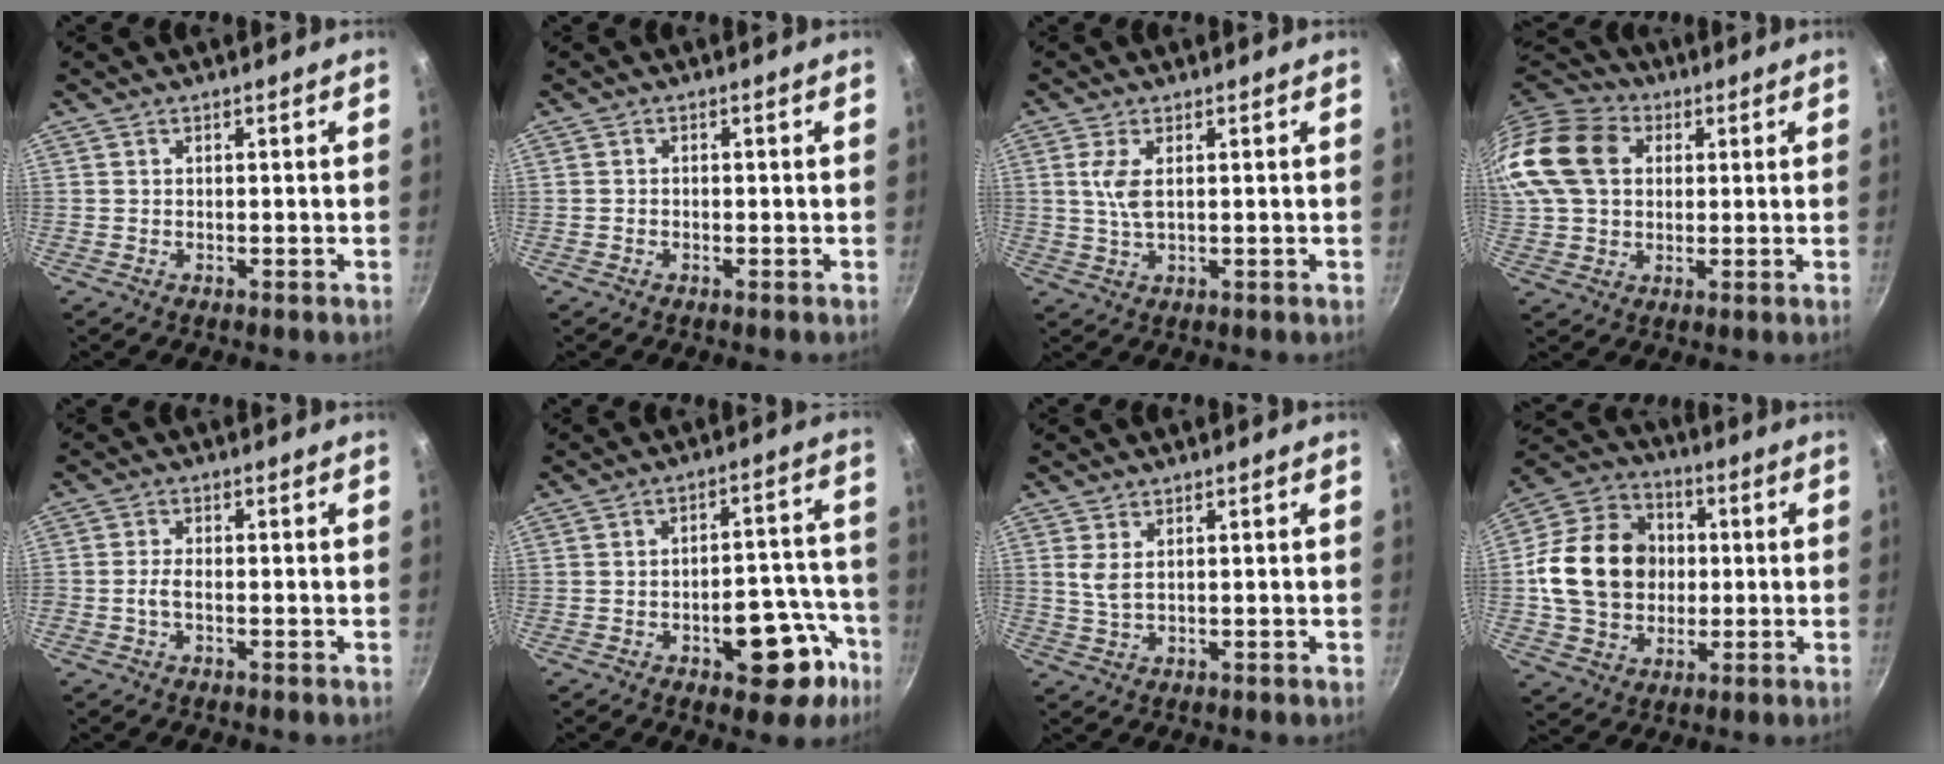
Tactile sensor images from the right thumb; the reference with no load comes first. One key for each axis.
{"total": 0.6, "fx": -0.3, "fy": 0.4, "fz": 0.2, "tx": -0.006, "ty": 0.003, "tz": -0.006}
{"total": 4.2, "fx": 0.9, "fy": 1.6, "fz": 3.8, "tx": -0.085, "ty": -0.002, "tz": 0.022}
{"total": 19.4, "fx": 4.6, "fy": 14.7, "fz": 11.9, "tx": -0.246, "ty": 0.026, "tz": 0.073}
{"total": 2.4, "fx": -0.9, "fy": 1.2, "fz": 1.9, "tx": -0.039, "ty": 0.015, "tz": -0.020}
{"total": 14.4, "fx": -6.6, "fy": 7.3, "fz": 10.5, "tx": -0.072, "ty": 0.054, "tz": -0.081}
{"total": 2.7, "fx": 0.9, "fy": 1.0, "fz": 2.4, "tx": -0.050, "ty": -0.006, "tz": 0.021}
{"total": 18.6, "fx": 0.6, "fy": 15.2, "fz": 10.7, "tx": -0.160, "ty": 0.025, "tz": 0.006}